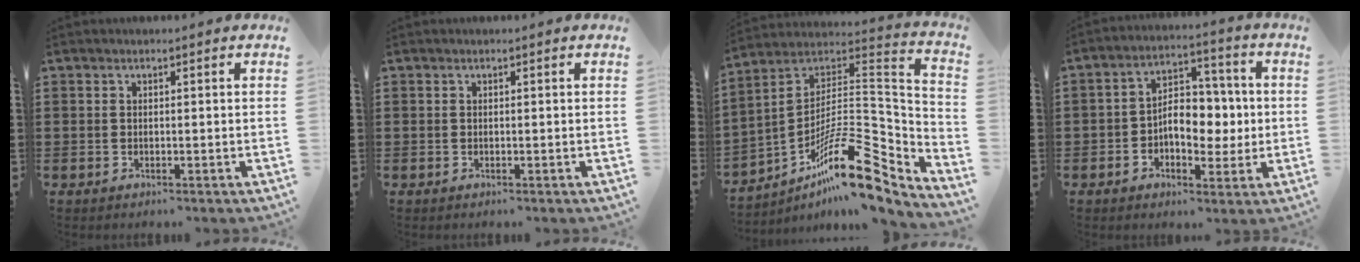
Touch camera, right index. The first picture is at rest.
{"total": 0.0}
{"total": 17.3, "force": [-10.4, 5.2, 12.8], "torque": [-0.201, 0.017, -0.185]}
{"total": 7.1, "force": [-0.6, 5.0, 5.0], "torque": [-0.070, 0.005, -0.019]}